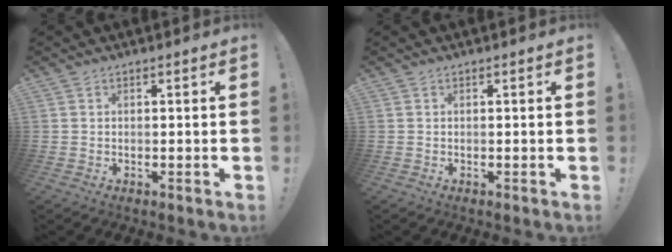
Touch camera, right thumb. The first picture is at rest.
{"total": 0.0}